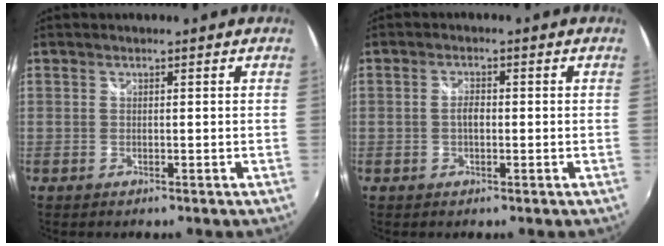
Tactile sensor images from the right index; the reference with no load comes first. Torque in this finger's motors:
{"motor_torque": [0.63, -0.07, 0.30, 0.07]}